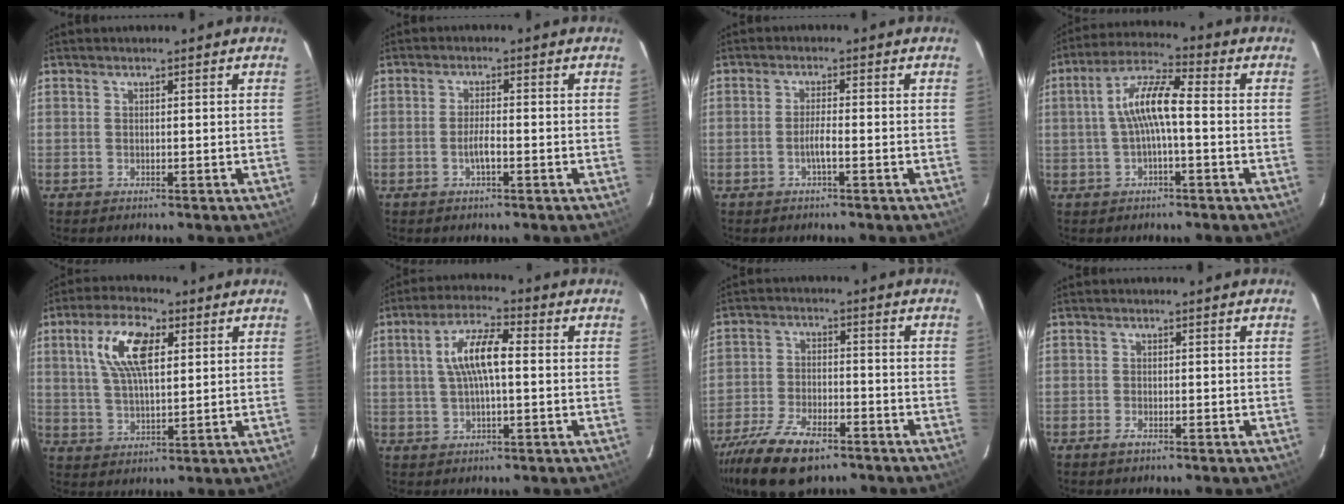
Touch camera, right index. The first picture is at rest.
{"total": 2.6, "force": [-1.2, 0.4, 2.3], "torque": [-0.045, -0.001, -0.022]}
{"total": 2.1, "force": [-1.1, -0.2, 1.8], "torque": [-0.034, -0.001, -0.021]}
{"total": 8.5, "force": [-0.6, 1.8, 8.3], "torque": [-0.168, 0.019, -0.011]}
{"total": 10.8, "force": [3.7, 4.6, 9.1], "torque": [-0.177, 0.017, 0.071]}
{"total": 8.6, "force": [0.8, 2.6, 8.2], "torque": [-0.156, 0.015, 0.018]}
{"total": 14.4, "force": [-10.1, 6.0, 8.2], "torque": [-0.193, -0.027, -0.184]}
{"total": 1.4, "force": [-1.0, 0.6, 0.9], "torque": [-0.016, -0.001, -0.020]}